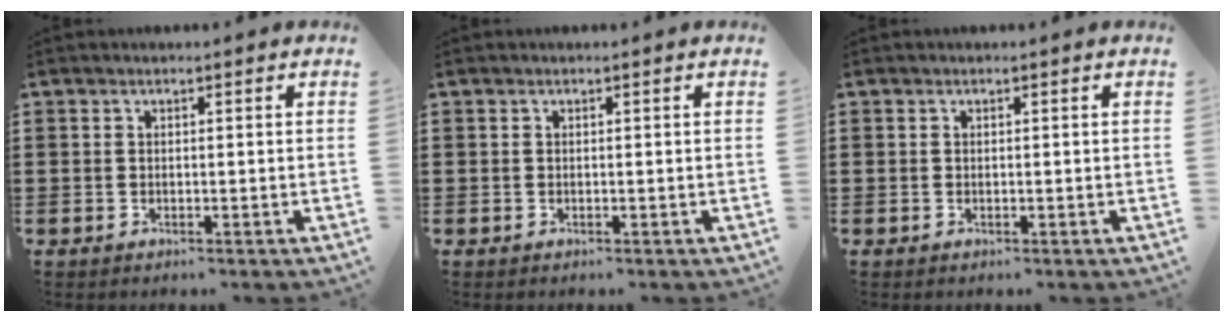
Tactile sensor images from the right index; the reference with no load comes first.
{"total": 0.0}
{"total": 0.0}